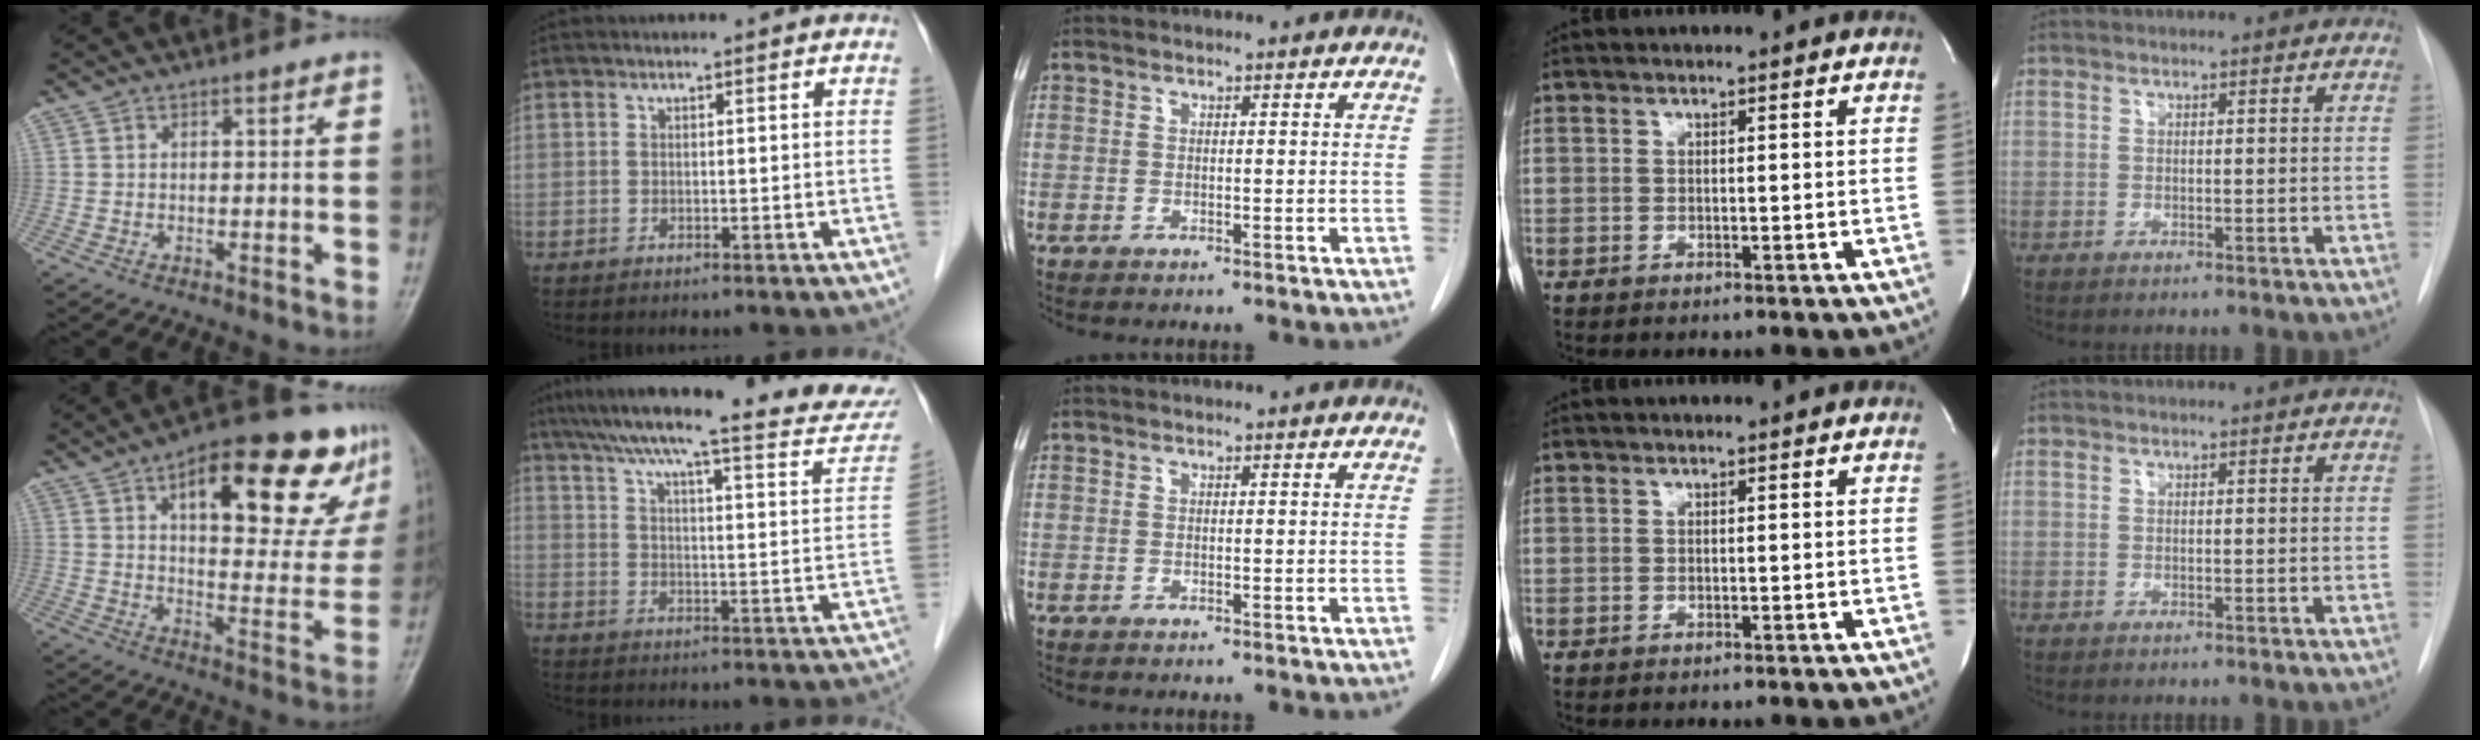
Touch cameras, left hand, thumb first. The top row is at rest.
{"thumb": {"total": 24.8, "force": [12.6, 9.6, 19.1], "torque": [-0.220, -0.020, 0.182]}, "index": {"total": 25.2, "force": [21.9, 2.4, 12.3], "torque": [-0.186, -0.024, 0.282]}}